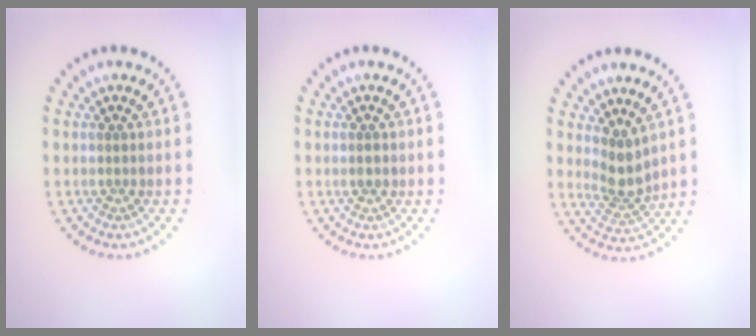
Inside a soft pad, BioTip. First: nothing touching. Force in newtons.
{"total": 1.1, "press": 1.0, "slide": 0.3}
{"total": 2.7, "press": 2.0, "slide": 1.8}